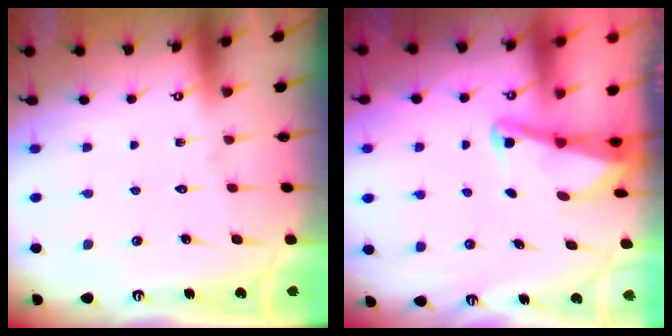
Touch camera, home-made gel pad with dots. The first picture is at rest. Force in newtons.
{"total": 2.1, "press": 2.1, "slide": 0.3}